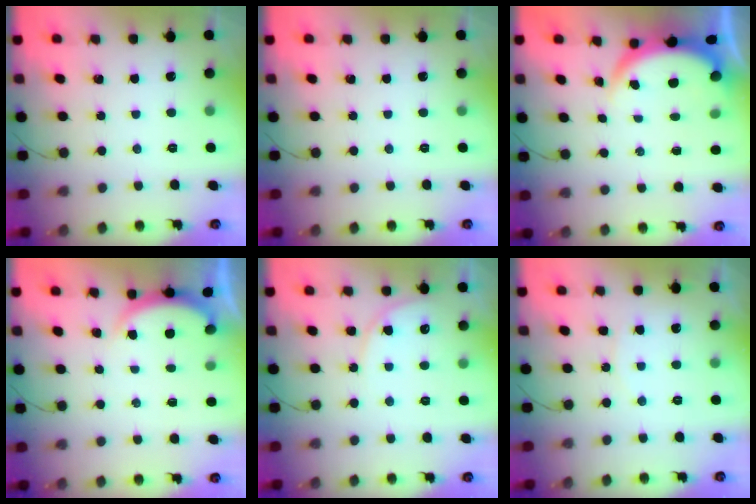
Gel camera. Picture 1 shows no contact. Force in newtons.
{"total": 0.0}
{"total": 3.8, "press": 3.8, "slide": 0.6}
{"total": 1.7, "press": 1.6, "slide": 0.5}
{"total": 6.7, "press": 6.7, "slide": 0.3}
{"total": 5.2, "press": 5.2, "slide": 0.4}